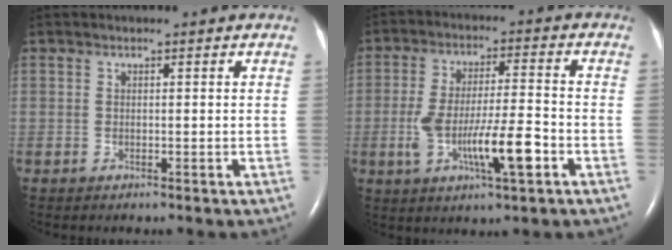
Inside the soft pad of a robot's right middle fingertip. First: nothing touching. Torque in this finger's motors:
{"motor_torque": [0.90, -0.74, 0.74, 0.09]}